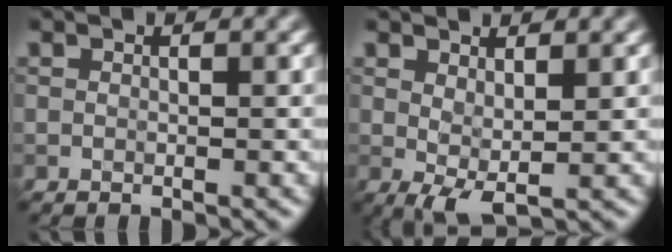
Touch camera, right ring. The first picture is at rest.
{"total": 2.6, "force": [0.7, 0.7, 2.4], "torque": [-0.045, -0.005, 0.014]}